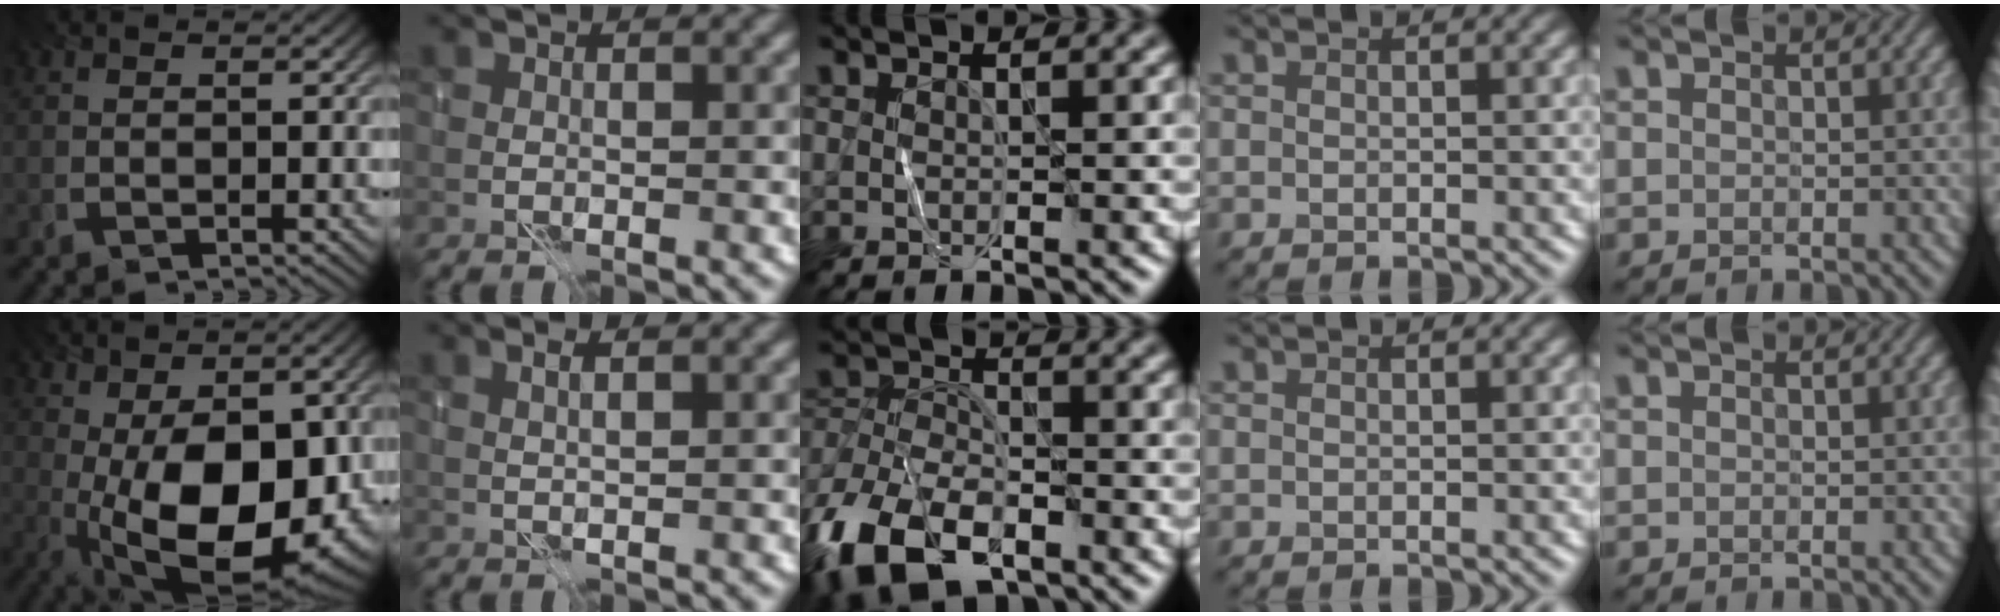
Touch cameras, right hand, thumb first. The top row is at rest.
{"thumb": {"total": 18.5, "force": [-2.7, 9.7, 15.5], "torque": [-0.232, -0.037, -0.025]}, "index": {"total": 1.1, "force": [0.8, -0.2, 0.8], "torque": [-0.019, 0.005, 0.014]}, "middle": {"total": 11.9, "force": [-7.9, 5.9, 6.7], "torque": [-0.143, -0.027, -0.153]}}